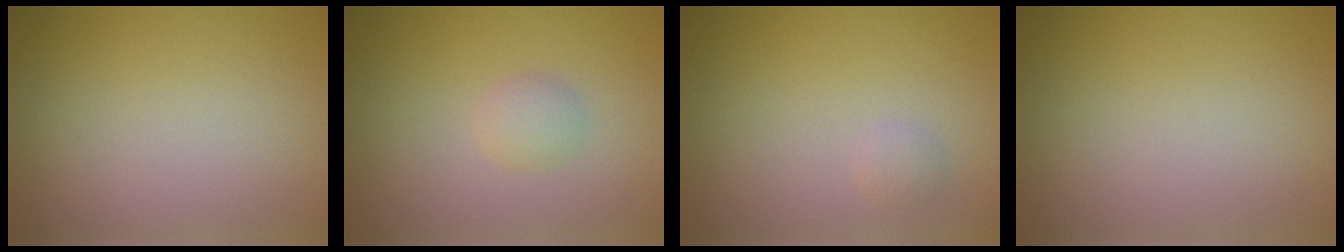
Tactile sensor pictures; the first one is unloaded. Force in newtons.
{"total": 1.5, "press": 1.5, "slide": 0.0}
{"total": 0.8, "press": 0.8, "slide": 0.1}
{"total": 0.0}